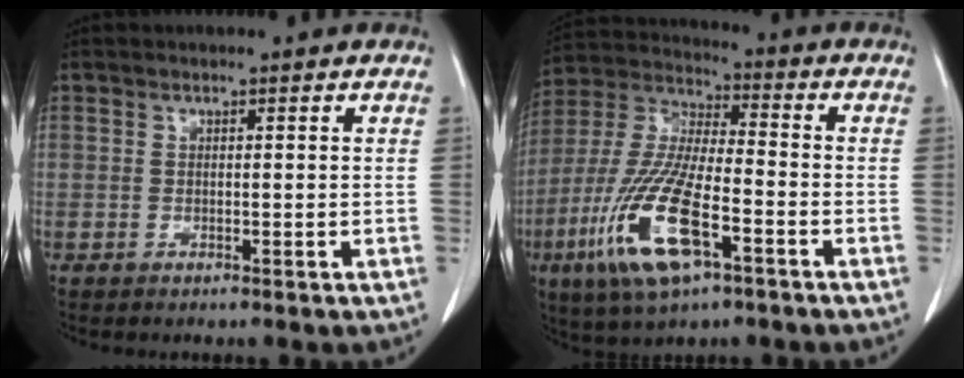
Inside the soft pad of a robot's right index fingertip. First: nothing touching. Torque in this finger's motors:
{"motor_torque": [0.46, -0.42, -0.09, -0.08]}